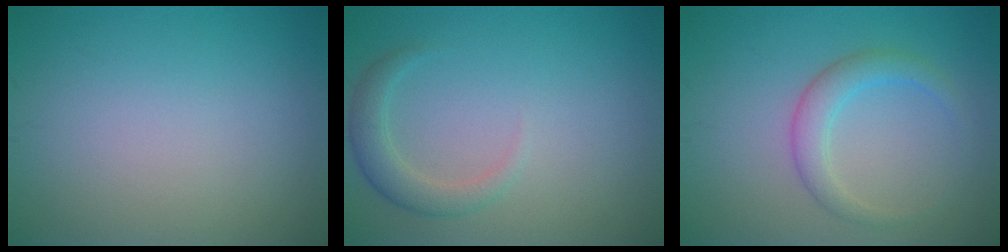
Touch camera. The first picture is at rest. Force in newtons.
{"total": 2.3, "press": 2.3, "slide": 0.2}
{"total": 2.7, "press": 2.7, "slide": 0.1}